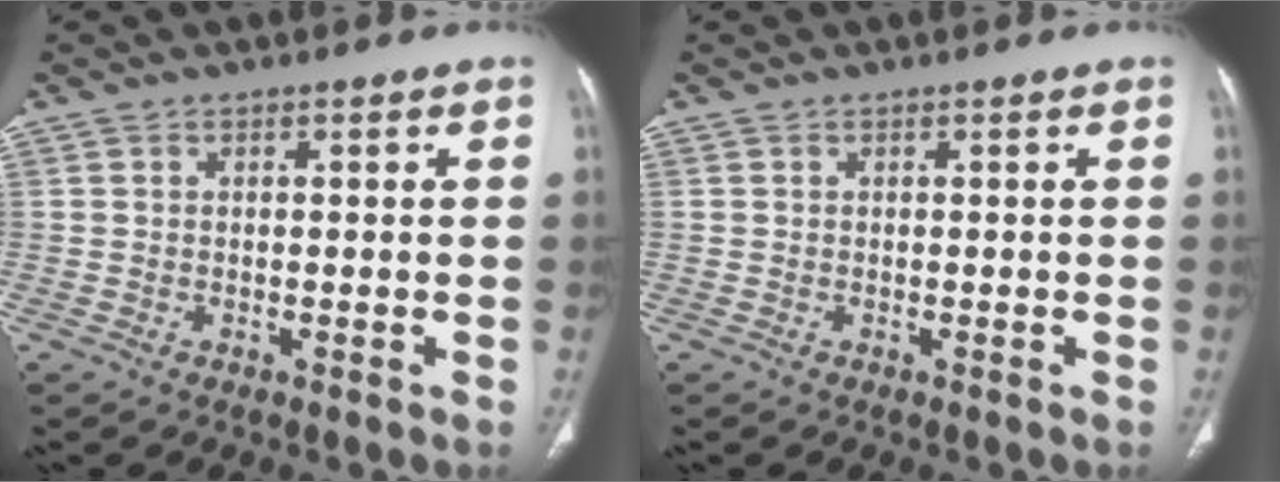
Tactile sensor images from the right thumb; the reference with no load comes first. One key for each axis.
{"total": 0.0}